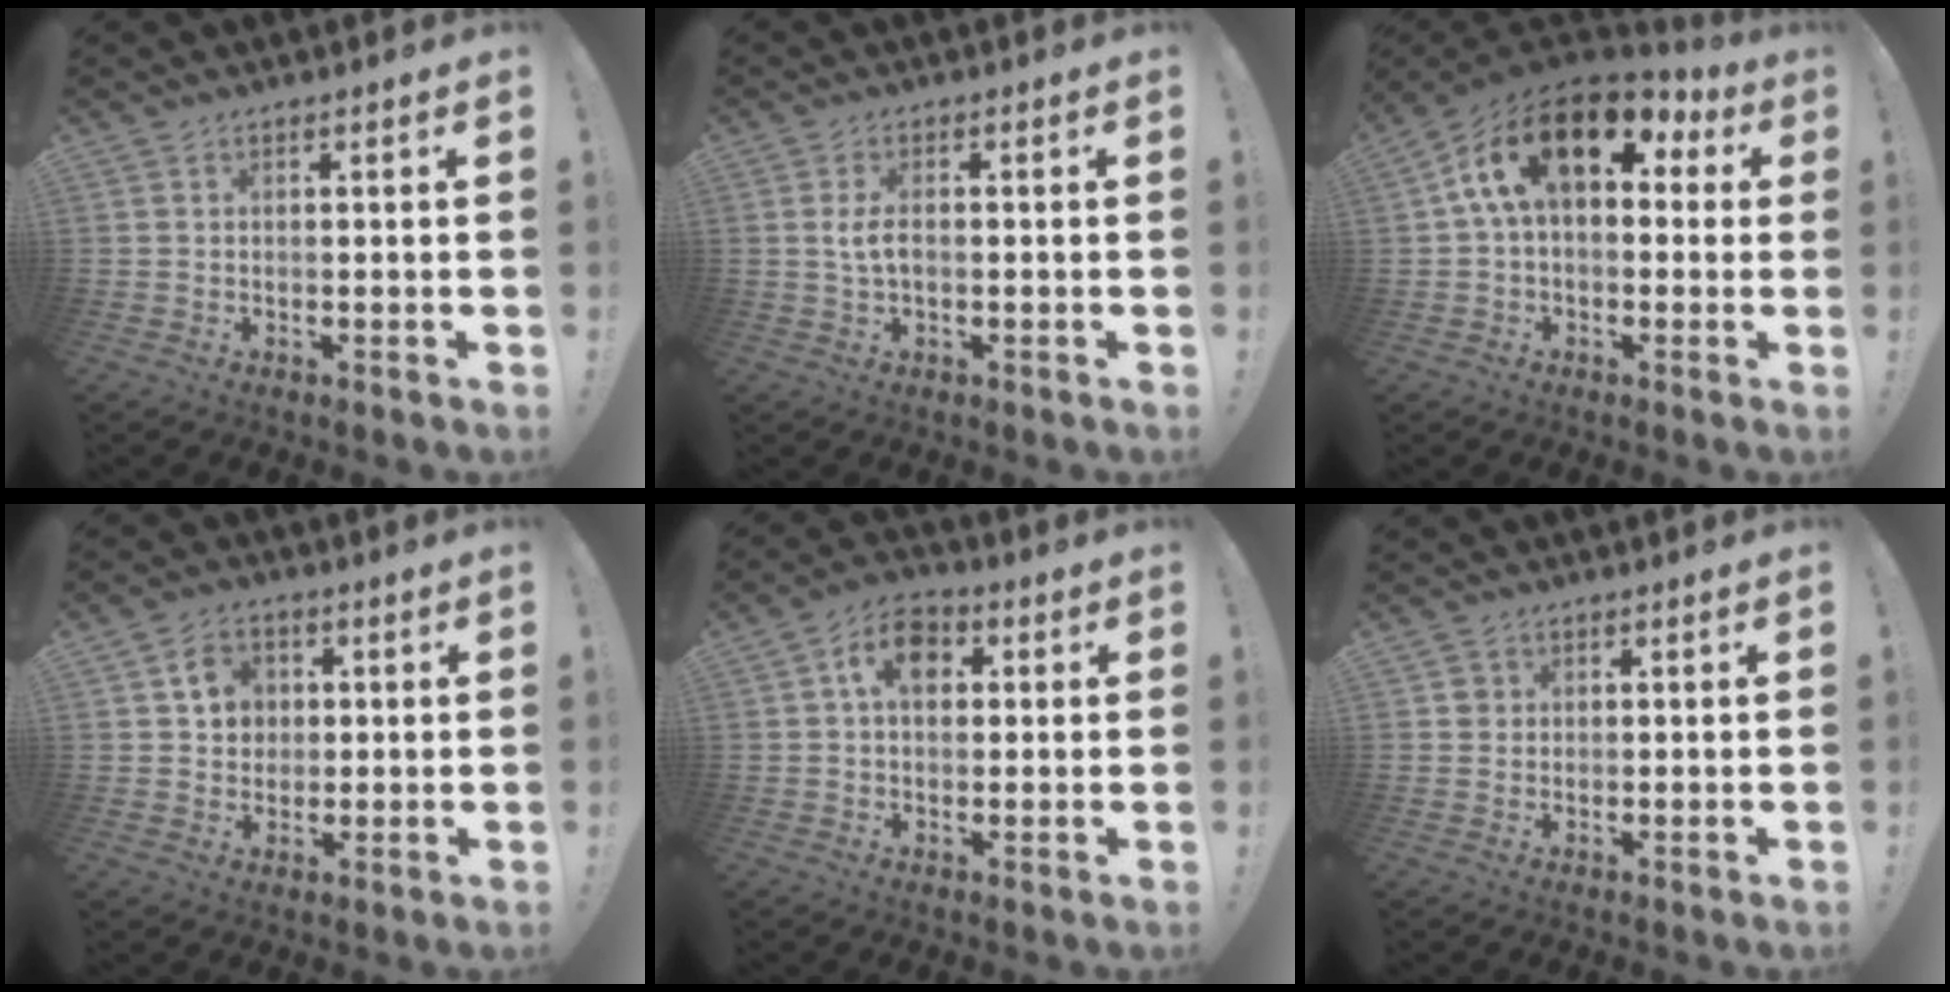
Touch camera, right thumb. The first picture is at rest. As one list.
[{"total": 4.4, "force": [-0.2, 2.2, 3.8], "torque": [-0.075, 0.007, -0.005]}, {"total": 18.5, "force": [6.7, 9.5, 14.4], "torque": [-0.248, -0.017, 0.116]}, {"total": 7.8, "force": [2.3, 6.7, 3.3], "torque": [-0.049, 0.001, 0.046]}, {"total": 9.4, "force": [2.5, 6.4, 6.4], "torque": [-0.095, 0.008, 0.046]}, {"total": 2.1, "force": [0.4, 2.0, 0.4], "torque": [-0.007, 0.005, 0.009]}]